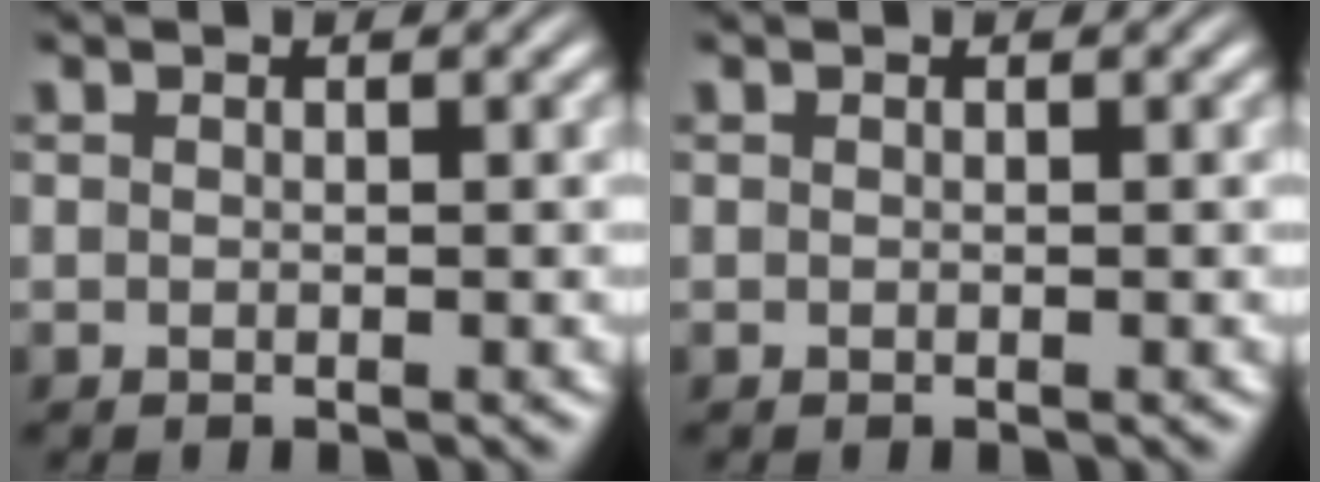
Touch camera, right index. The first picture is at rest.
{"total": 0.0}